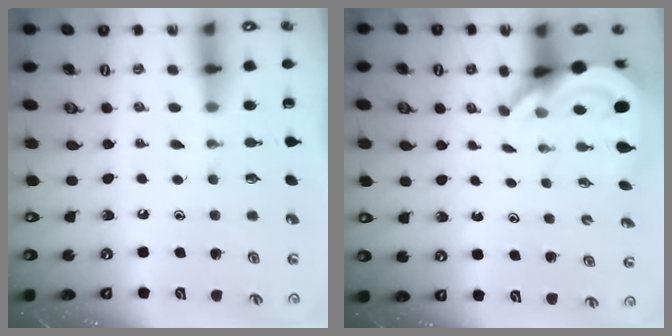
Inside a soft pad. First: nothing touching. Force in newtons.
{"total": 5.6, "press": 5.6, "slide": 0.7}